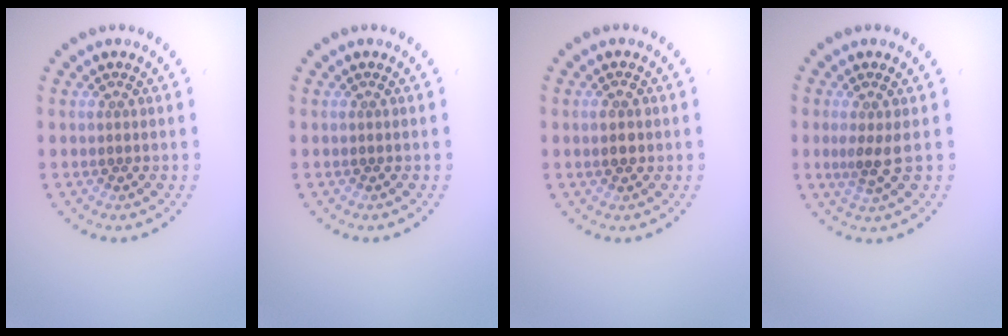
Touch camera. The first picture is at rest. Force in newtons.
{"total": 0.0}
{"total": 1.9, "press": 1.9, "slide": 0.1}
{"total": 2.0, "press": 1.6, "slide": 1.3}